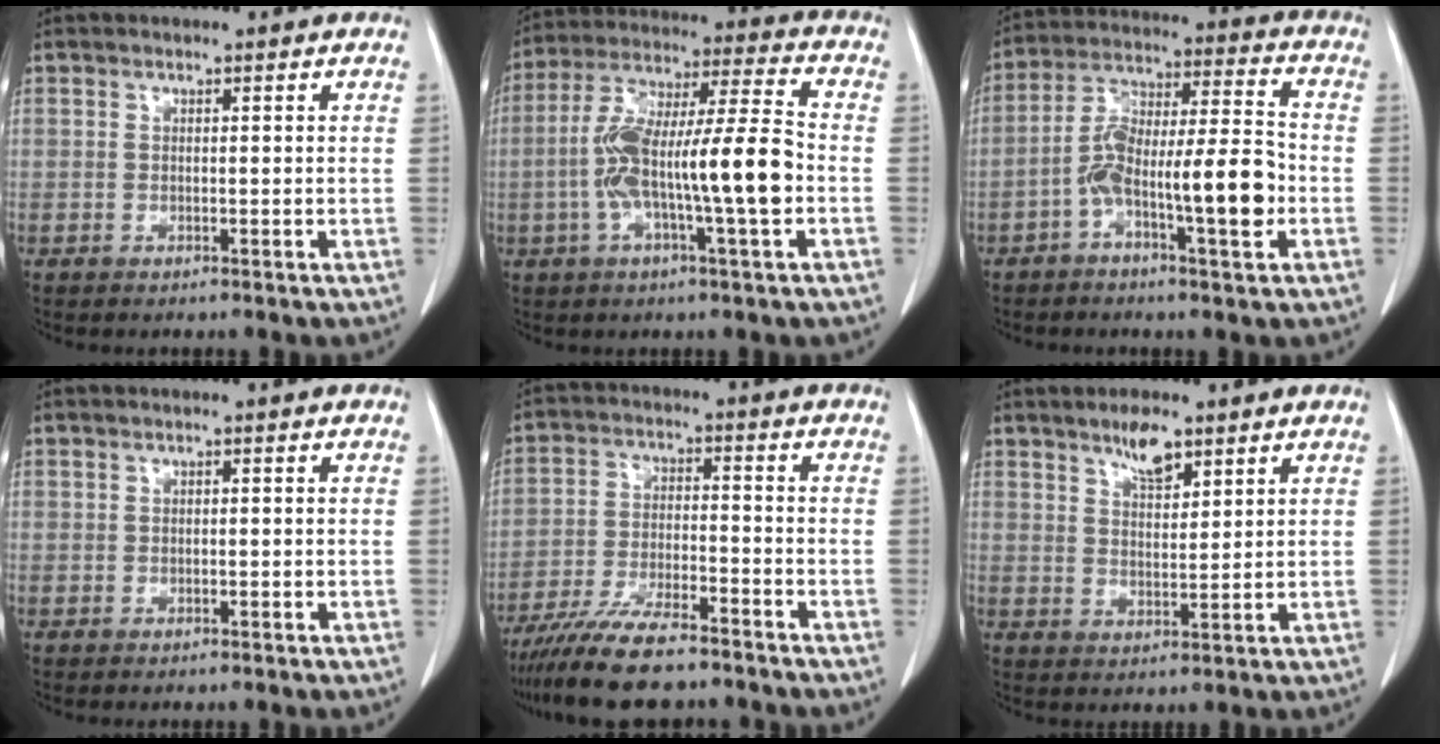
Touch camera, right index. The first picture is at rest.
{"total": 15.7, "force": [-3.0, 1.2, 15.4], "torque": [-0.284, 0.015, -0.055]}
{"total": 13.1, "force": [-4.2, 2.1, 12.2], "torque": [-0.217, 0.022, -0.070]}
{"total": 0.0}
{"total": 10.9, "force": [-9.2, 1.7, 5.6], "torque": [-0.095, -0.026, -0.158]}
{"total": 4.9, "force": [3.5, 1.4, 3.1], "torque": [-0.057, -0.001, 0.063]}